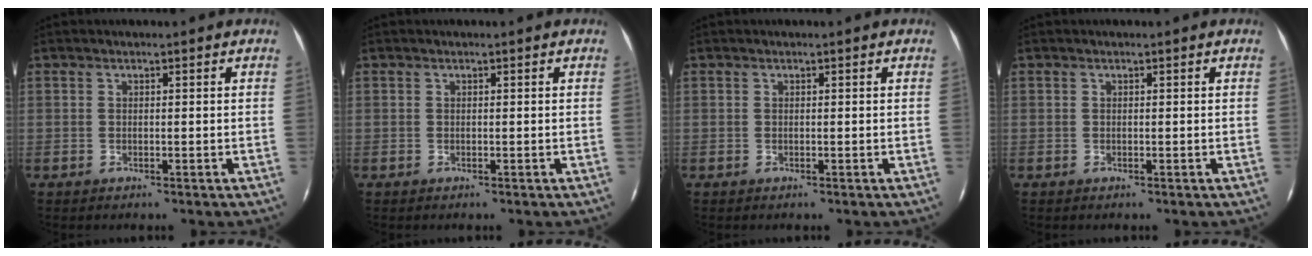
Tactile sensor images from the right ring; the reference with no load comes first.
{"total": 0.0}
{"total": 0.0}
{"total": 0.0}